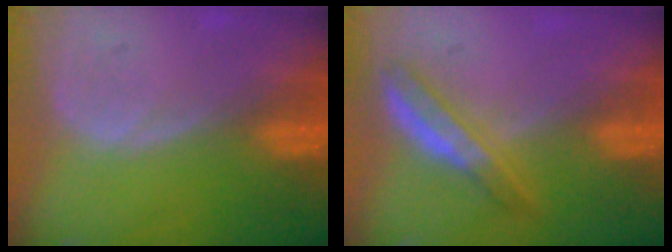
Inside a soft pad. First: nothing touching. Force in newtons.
{"total": 4.5, "press": 4.4, "slide": 0.9}